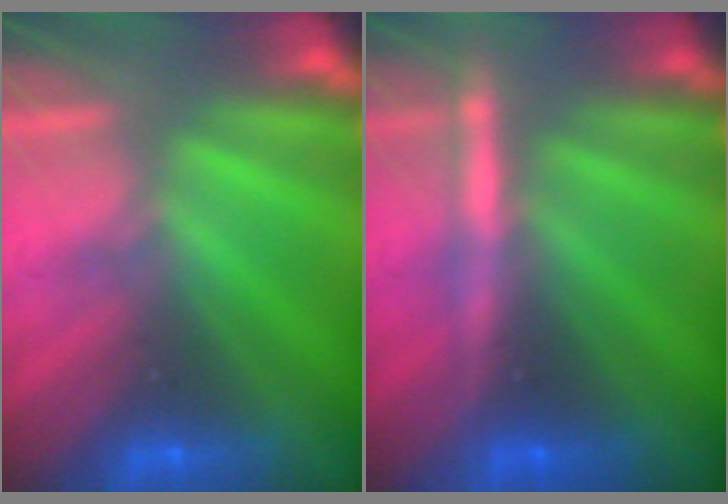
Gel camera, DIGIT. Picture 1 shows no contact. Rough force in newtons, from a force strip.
{"total": 3.3}